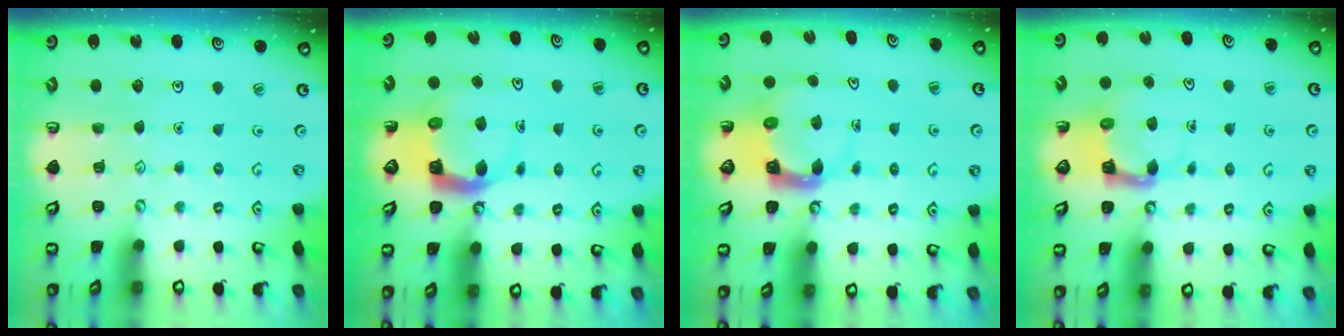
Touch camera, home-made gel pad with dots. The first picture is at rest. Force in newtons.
{"total": 5.7, "press": 5.6, "slide": 0.5}
{"total": 4.0, "press": 4.0, "slide": 0.5}
{"total": 3.9, "press": 3.9, "slide": 0.2}